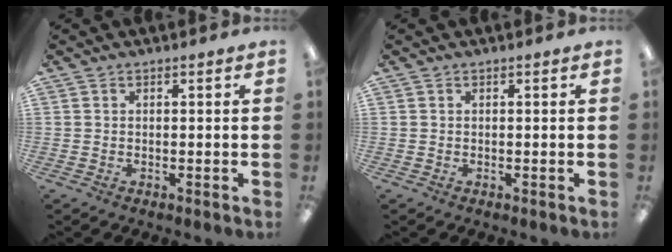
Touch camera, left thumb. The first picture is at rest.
{"total": 0.0}